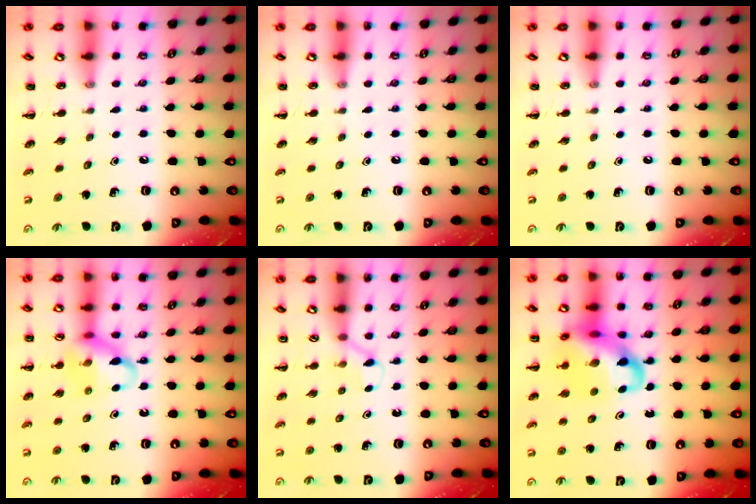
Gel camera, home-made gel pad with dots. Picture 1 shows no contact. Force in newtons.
{"total": 0.0}
{"total": 0.0}
{"total": 12.5, "press": 12.3, "slide": 2.1}
{"total": 2.1, "press": 2.0, "slide": 0.8}
{"total": 15.9, "press": 15.5, "slide": 3.5}